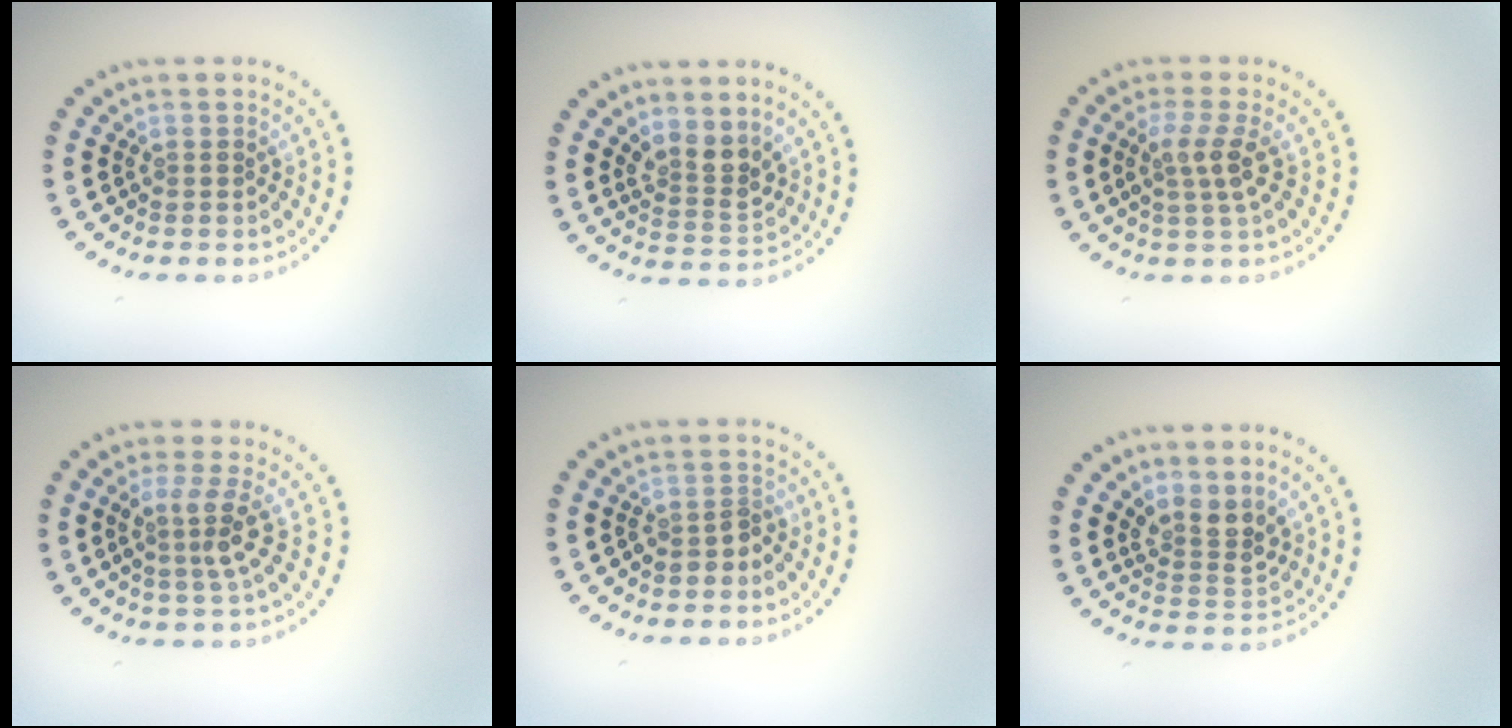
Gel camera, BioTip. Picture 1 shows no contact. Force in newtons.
{"total": 2.7, "press": 2.2, "slide": 1.5}
{"total": 2.5, "press": 2.0, "slide": 1.6}
{"total": 2.8, "press": 2.0, "slide": 1.9}
{"total": 1.4, "press": 1.0, "slide": 0.9}
{"total": 2.7, "press": 2.2, "slide": 1.7}